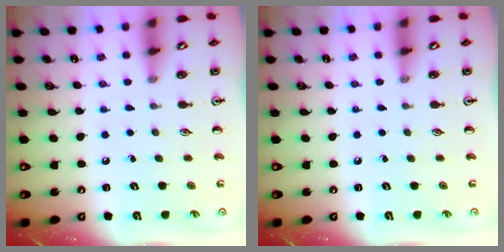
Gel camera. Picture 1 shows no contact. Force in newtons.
{"total": 0.0}